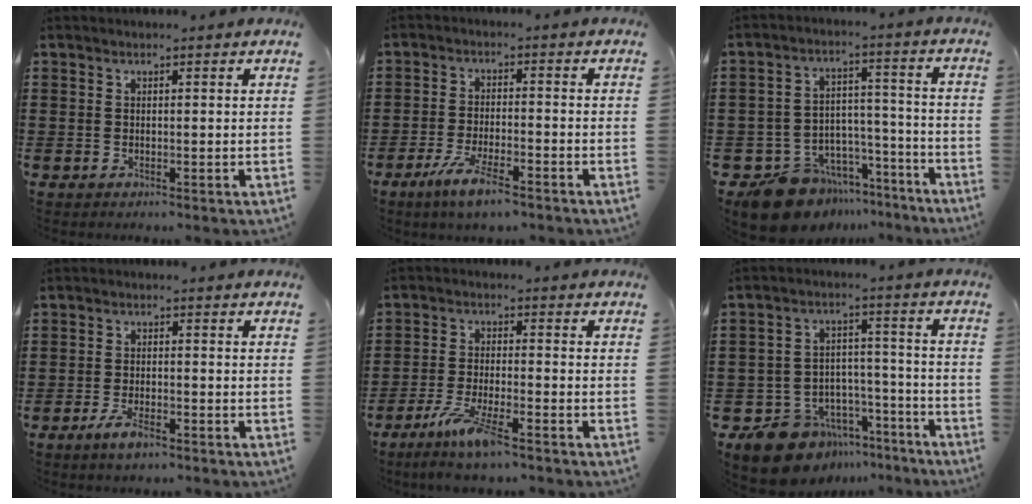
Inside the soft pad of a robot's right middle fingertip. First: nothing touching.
{"total": 6.0, "force": [-4.2, 1.1, 4.1], "torque": [-0.093, -0.010, -0.077]}
{"total": 10.9, "force": [-9.4, 5.0, 2.0], "torque": [-0.044, 0.043, -0.173]}
{"total": 3.6, "force": [-2.2, 1.0, 2.7], "torque": [-0.058, -0.003, -0.042]}
{"total": 6.8, "force": [-4.8, 0.9, 4.8], "torque": [-0.100, -0.014, -0.088]}
{"total": 10.4, "force": [-8.8, 5.3, 2.0], "torque": [-0.048, 0.043, -0.160]}